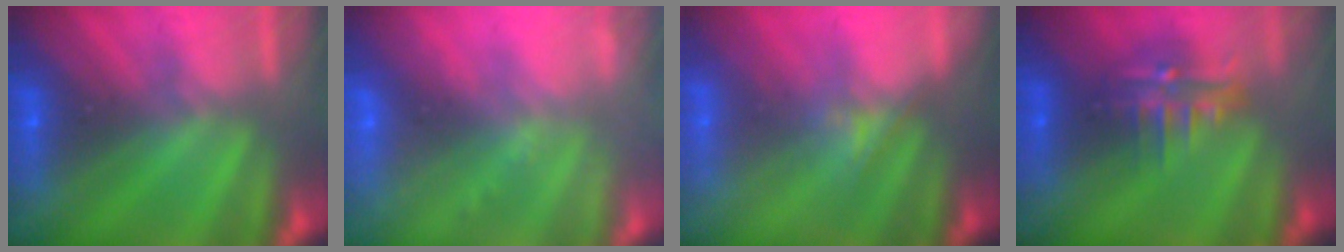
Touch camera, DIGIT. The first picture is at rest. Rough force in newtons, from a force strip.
{"total": 2.4}
{"total": 1.8}
{"total": 5.3}